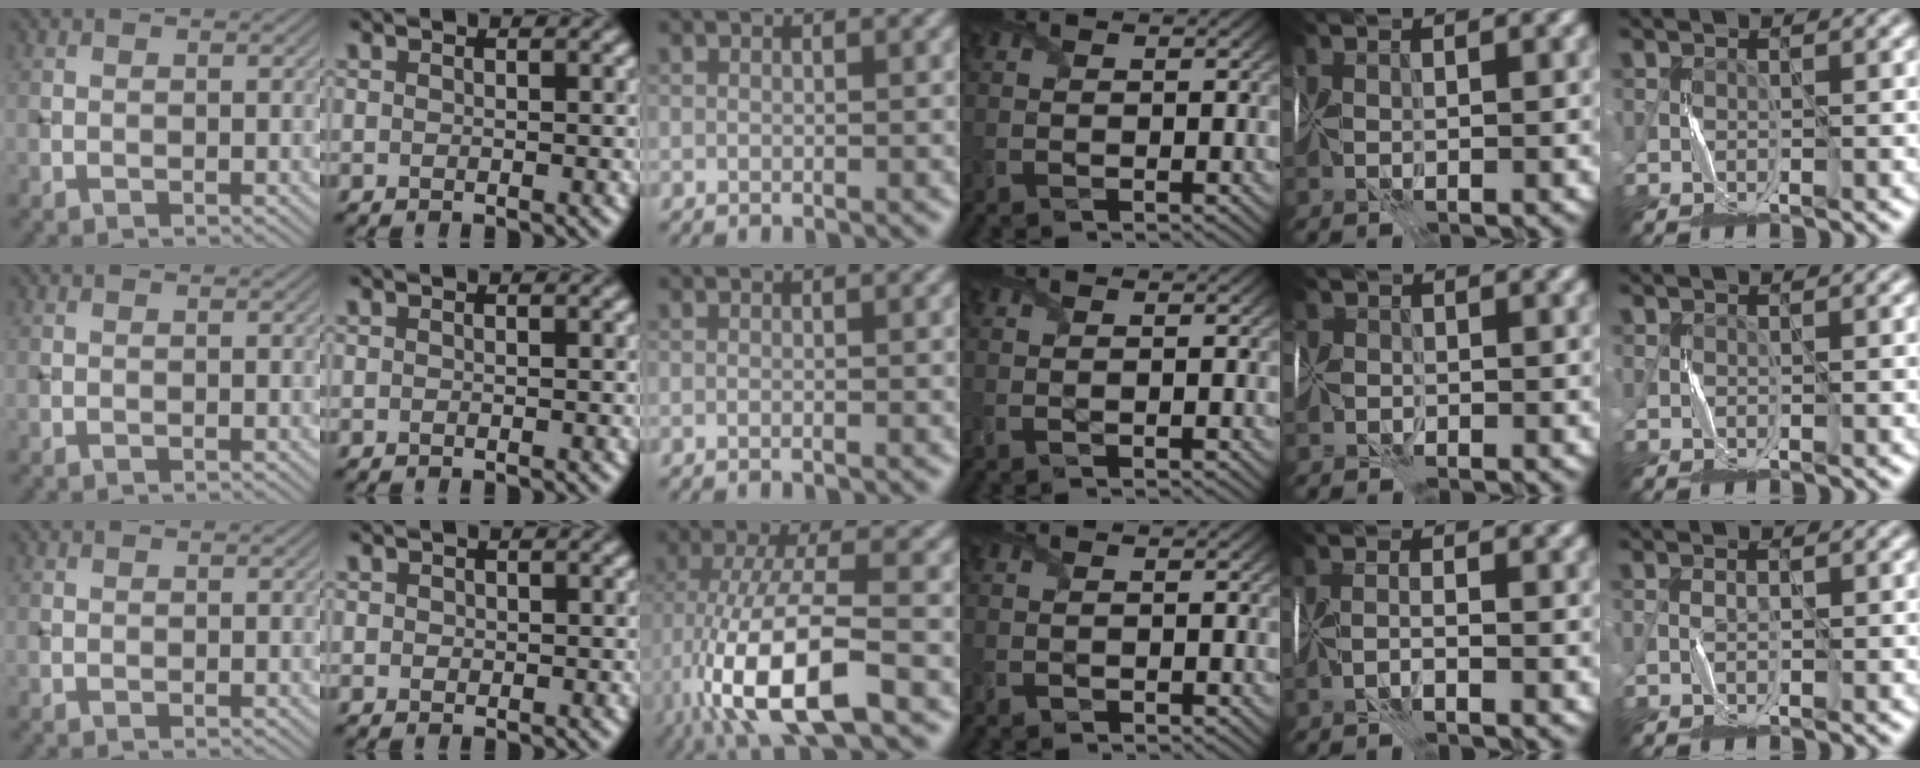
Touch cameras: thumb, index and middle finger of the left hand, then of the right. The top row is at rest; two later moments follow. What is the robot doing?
{"motion": "fold", "object": "map"}